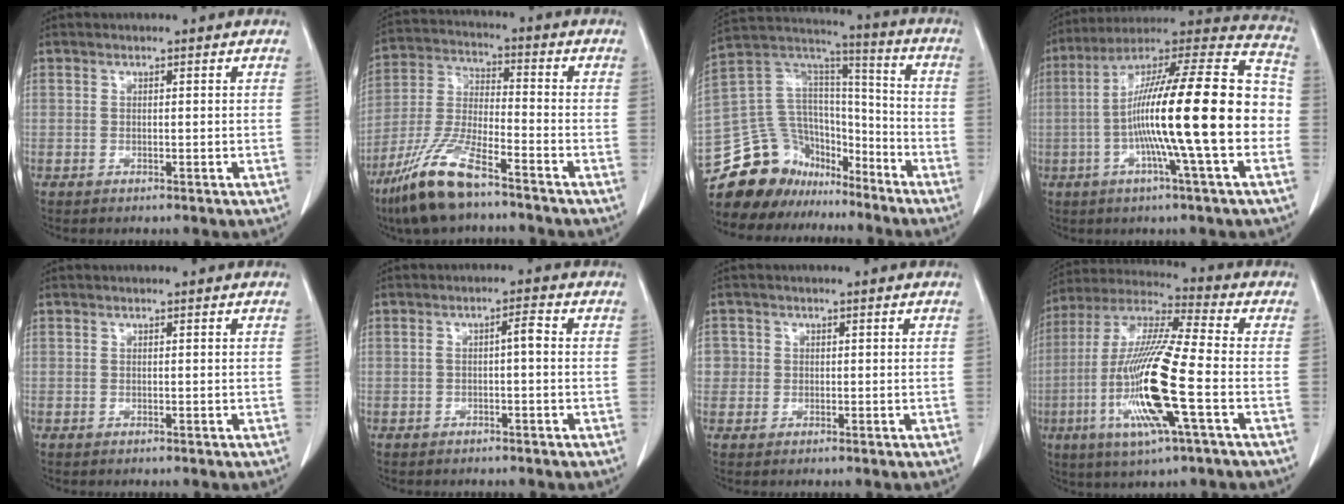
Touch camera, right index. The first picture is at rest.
{"total": 12.5, "force": [-8.7, 2.4, 8.7], "torque": [-0.195, -0.025, -0.167]}
{"total": 19.8, "force": [-16.0, 10.5, 5.2], "torque": [-0.122, 0.074, -0.267]}
{"total": 23.7, "force": [-3.3, 1.0, 23.4], "torque": [-0.356, 0.016, -0.065]}
{"total": 0.0}
{"total": 2.2, "force": [-0.2, 0.3, 2.1], "torque": [-0.033, 0.010, -0.002]}
{"total": 2.3, "force": [0.2, 2.3, 0.0], "torque": [0.015, 0.008, 0.004]}
{"total": 17.6, "force": [-4.6, 1.1, 16.9], "torque": [-0.352, -0.014, -0.089]}